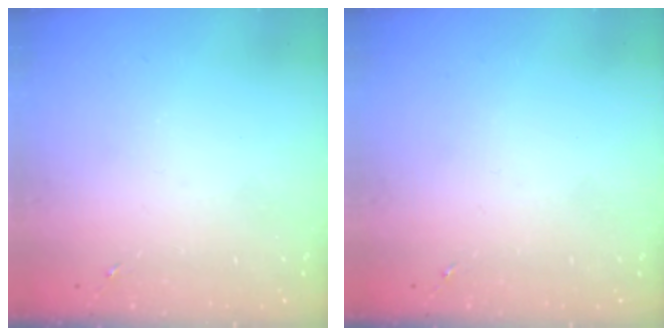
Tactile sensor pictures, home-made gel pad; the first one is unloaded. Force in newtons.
{"total": 0.0}